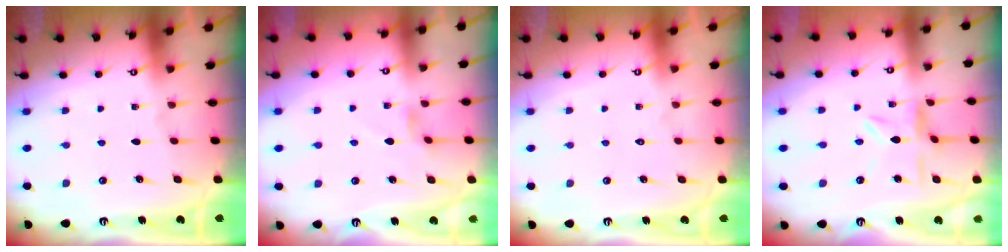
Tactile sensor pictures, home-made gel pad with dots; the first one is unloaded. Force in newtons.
{"total": 2.4, "press": 2.3, "slide": 0.4}
{"total": 1.5, "press": 1.5, "slide": 0.1}
{"total": 4.5, "press": 4.4, "slide": 0.4}